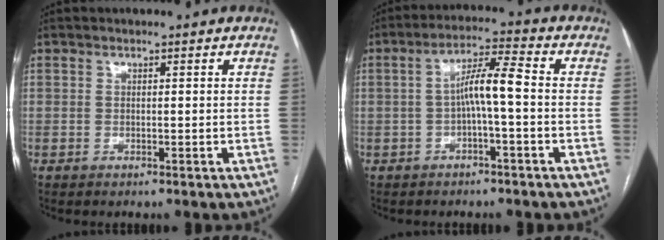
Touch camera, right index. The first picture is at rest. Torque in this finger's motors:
{"motor_torque": [0.92, -0.18, 0.46, 0.13]}